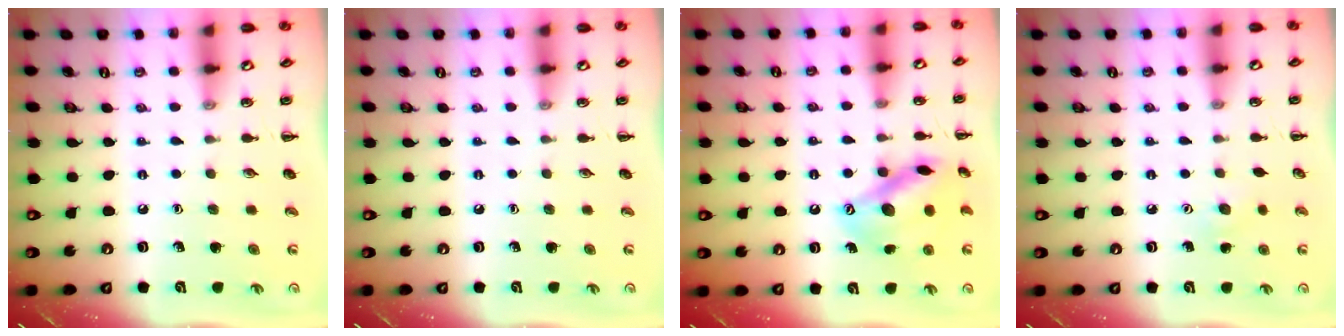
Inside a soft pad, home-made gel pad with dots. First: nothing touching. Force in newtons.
{"total": 0.0}
{"total": 14.3, "press": 14.3, "slide": 1.0}
{"total": 5.6, "press": 5.4, "slide": 1.6}